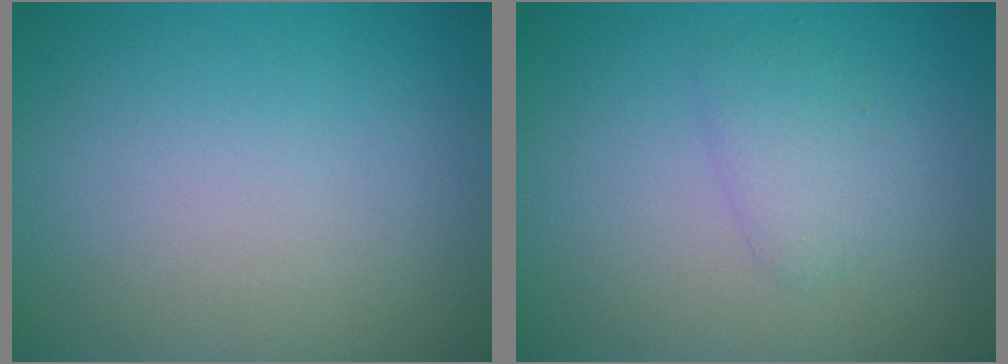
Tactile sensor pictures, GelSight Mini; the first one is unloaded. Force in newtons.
{"total": 1.8, "press": 1.8, "slide": 0.1}